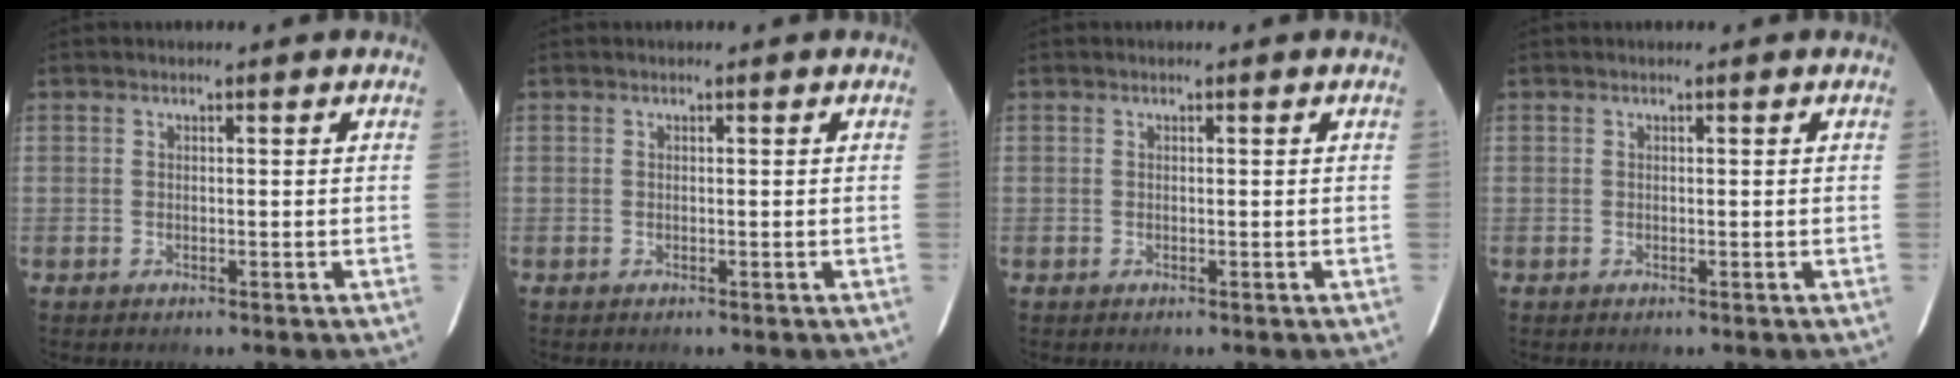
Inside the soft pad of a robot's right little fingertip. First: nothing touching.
{"total": 0.0}
{"total": 0.0}
{"total": 0.0}